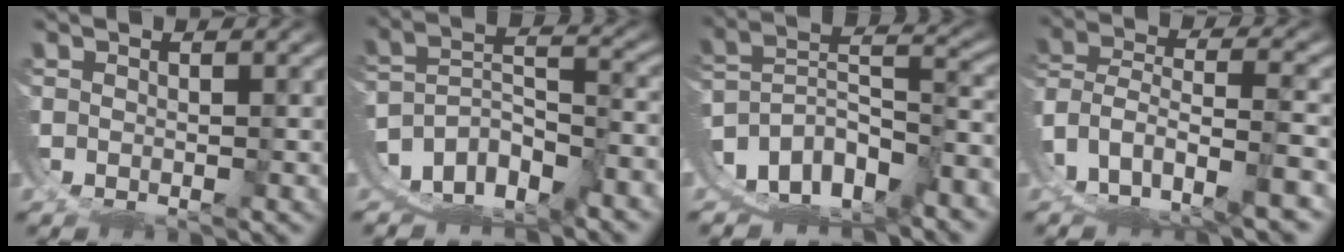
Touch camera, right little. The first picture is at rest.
{"total": 12.6, "force": [-6.1, 10.0, 4.6], "torque": [-0.103, -0.045, -0.100]}
{"total": 14.0, "force": [-6.8, 10.7, 6.0], "torque": [-0.131, -0.049, -0.108]}
{"total": 10.0, "force": [-4.7, 7.2, 5.2], "torque": [-0.125, -0.057, -0.054]}